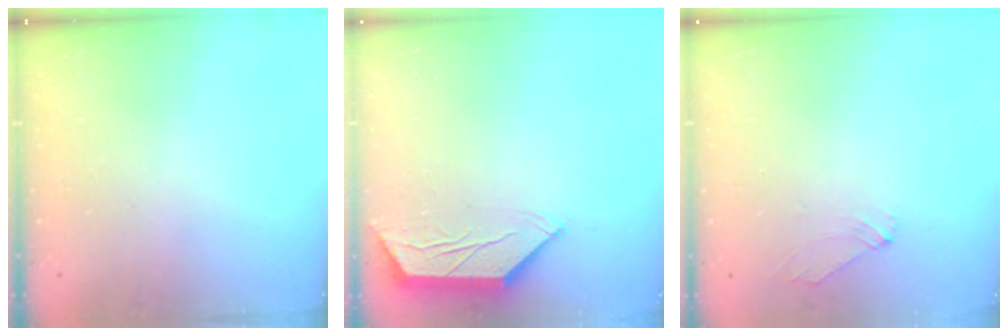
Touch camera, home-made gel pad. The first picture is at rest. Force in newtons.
{"total": 3.6, "press": 3.5, "slide": 0.5}
{"total": 2.7, "press": 2.6, "slide": 0.5}